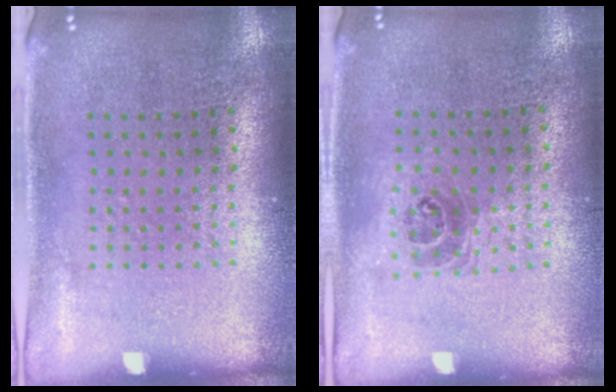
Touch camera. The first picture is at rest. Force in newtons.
{"total": 1.0, "press": 0.9, "slide": 0.4}